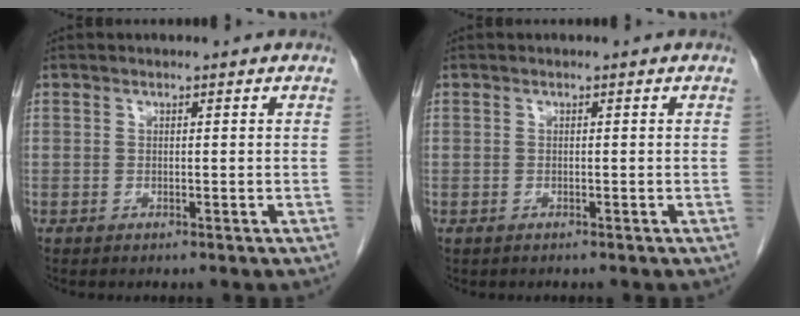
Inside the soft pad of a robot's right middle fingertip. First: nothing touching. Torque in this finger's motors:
{"motor_torque": [0.12, -0.10, -0.01, 0.00]}